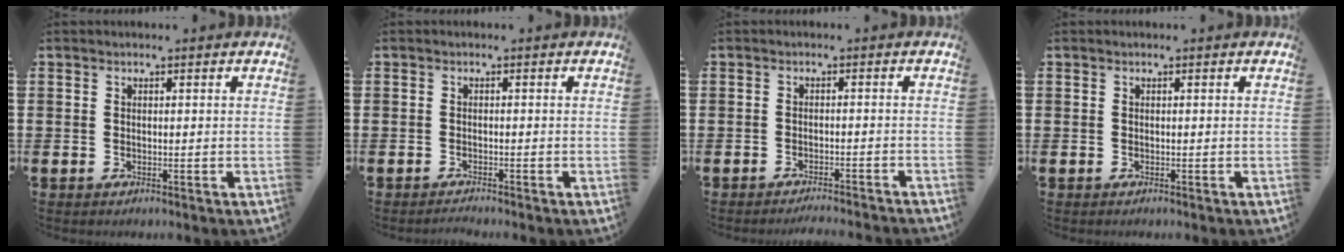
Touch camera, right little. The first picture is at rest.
{"total": 0.7, "force": [-0.7, -0.1, 0.2], "torque": [-0.004, -0.003, -0.014]}
{"total": 1.5, "force": [-1.4, -0.3, 0.2], "torque": [-0.003, 0.002, -0.028]}
{"total": 0.0}